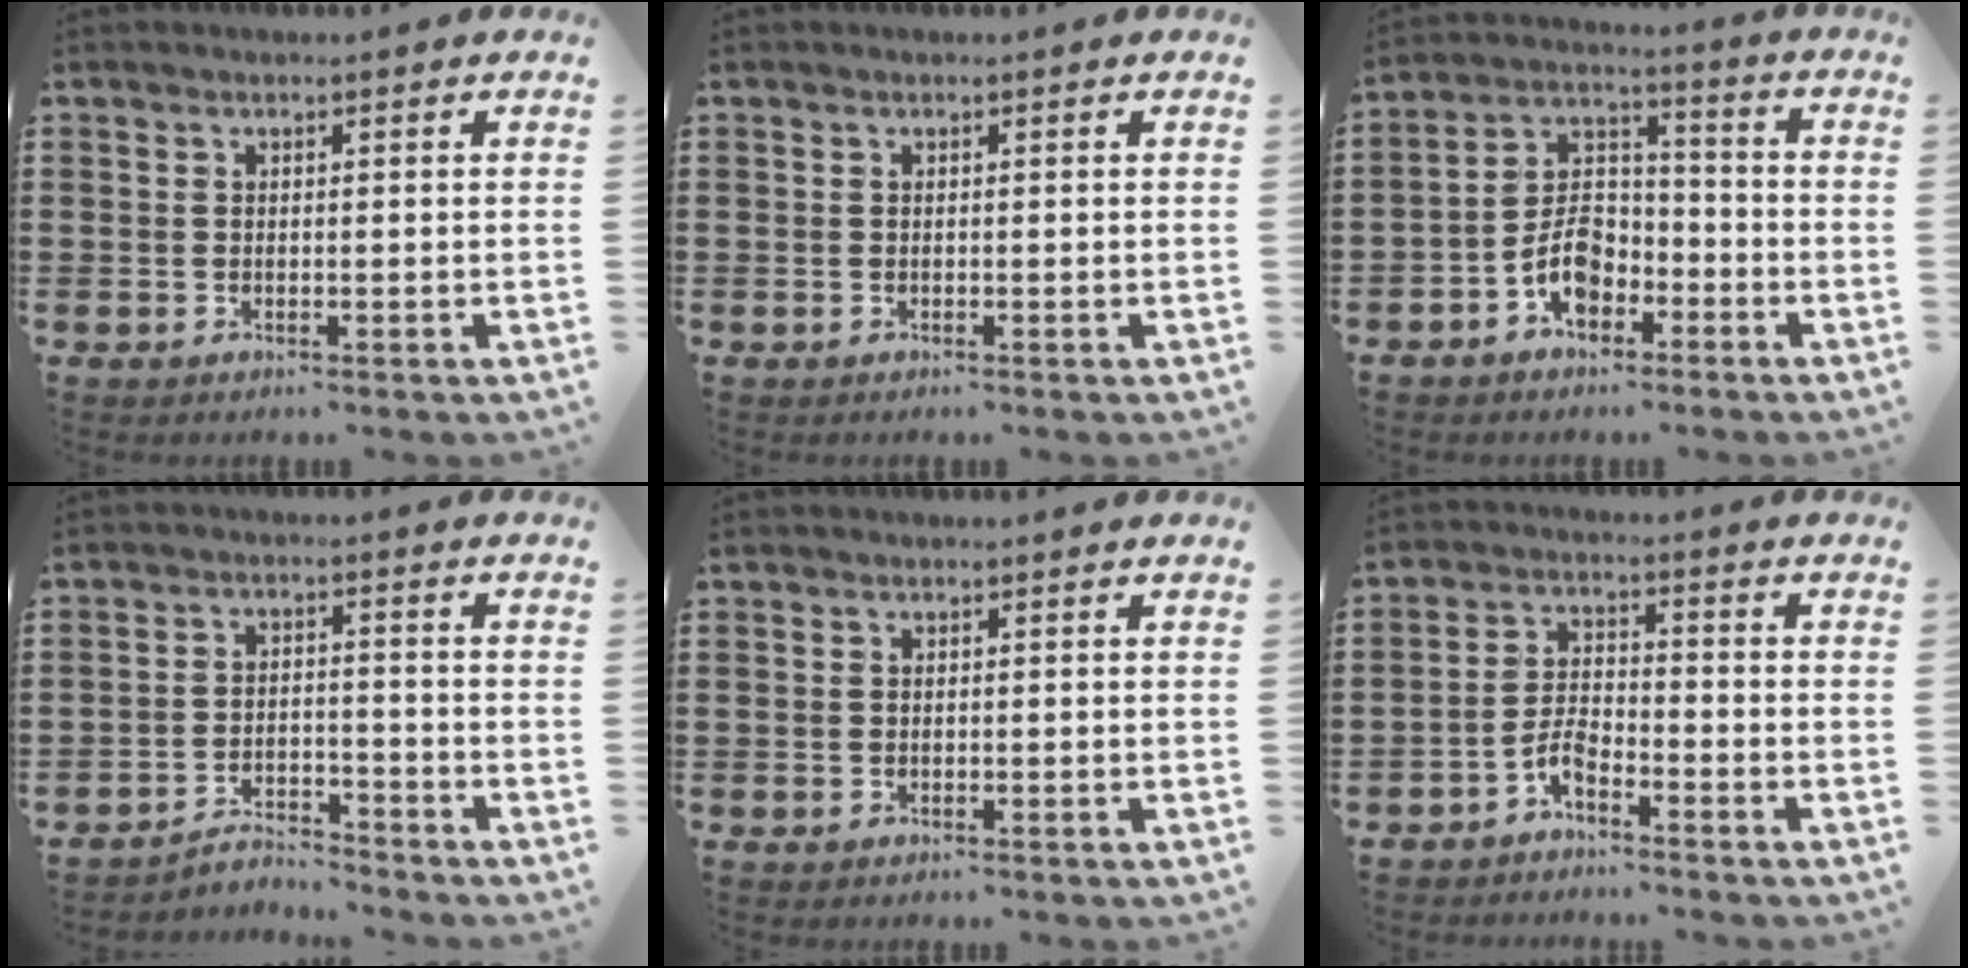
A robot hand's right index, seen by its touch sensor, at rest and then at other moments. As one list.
[{"total": 0.0}, {"total": 7.3, "force": [-3.6, 4.4, 4.6], "torque": [-0.106, 0.011, -0.073]}, {"total": 3.5, "force": [-3.4, 0.4, 0.3], "torque": [-0.013, 0.005, -0.072]}, {"total": 0.0}, {"total": 3.8, "force": [-2.9, 1.1, 2.1], "torque": [-0.054, 0.003, -0.061]}]